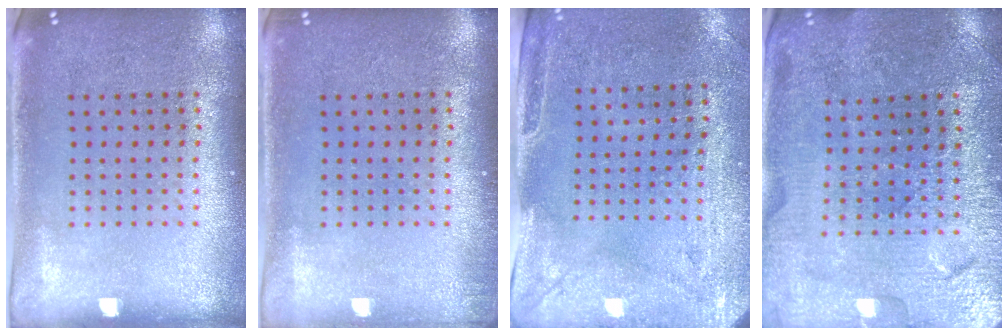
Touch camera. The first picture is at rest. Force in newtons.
{"total": 0.9, "press": 0.8, "slide": 0.3}
{"total": 3.0, "press": 2.4, "slide": 1.7}
{"total": 3.1, "press": 3.1, "slide": 0.0}